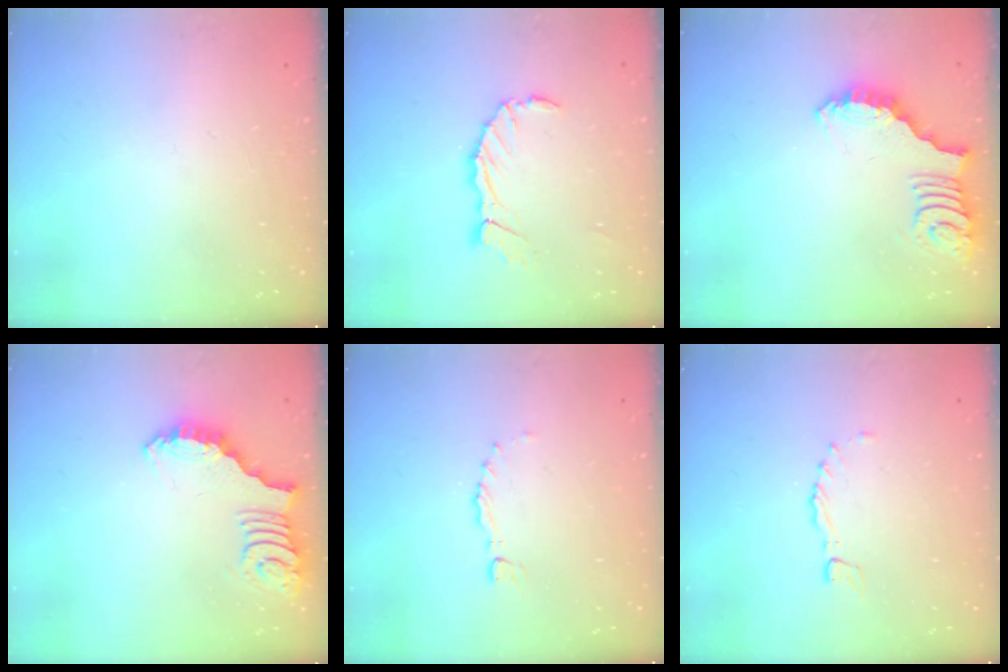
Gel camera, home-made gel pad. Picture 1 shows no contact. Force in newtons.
{"total": 8.4, "press": 8.3, "slide": 1.0}
{"total": 2.6, "press": 2.5, "slide": 0.5}
{"total": 2.6, "press": 2.5, "slide": 0.5}
{"total": 0.0}
{"total": 0.0}